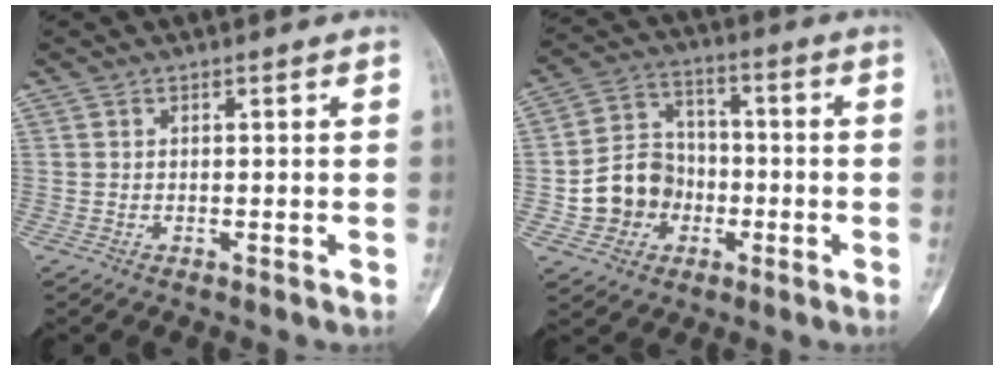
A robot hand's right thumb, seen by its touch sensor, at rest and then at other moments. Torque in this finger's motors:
{"motor_torque": [0.74, 0.75, 0.42, -0.45, 0.16]}